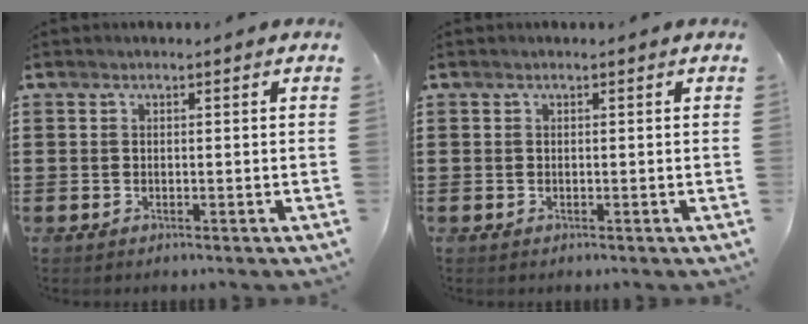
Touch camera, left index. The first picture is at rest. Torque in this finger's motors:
{"motor_torque": [0.00, 0.00, -0.01, 0.00]}